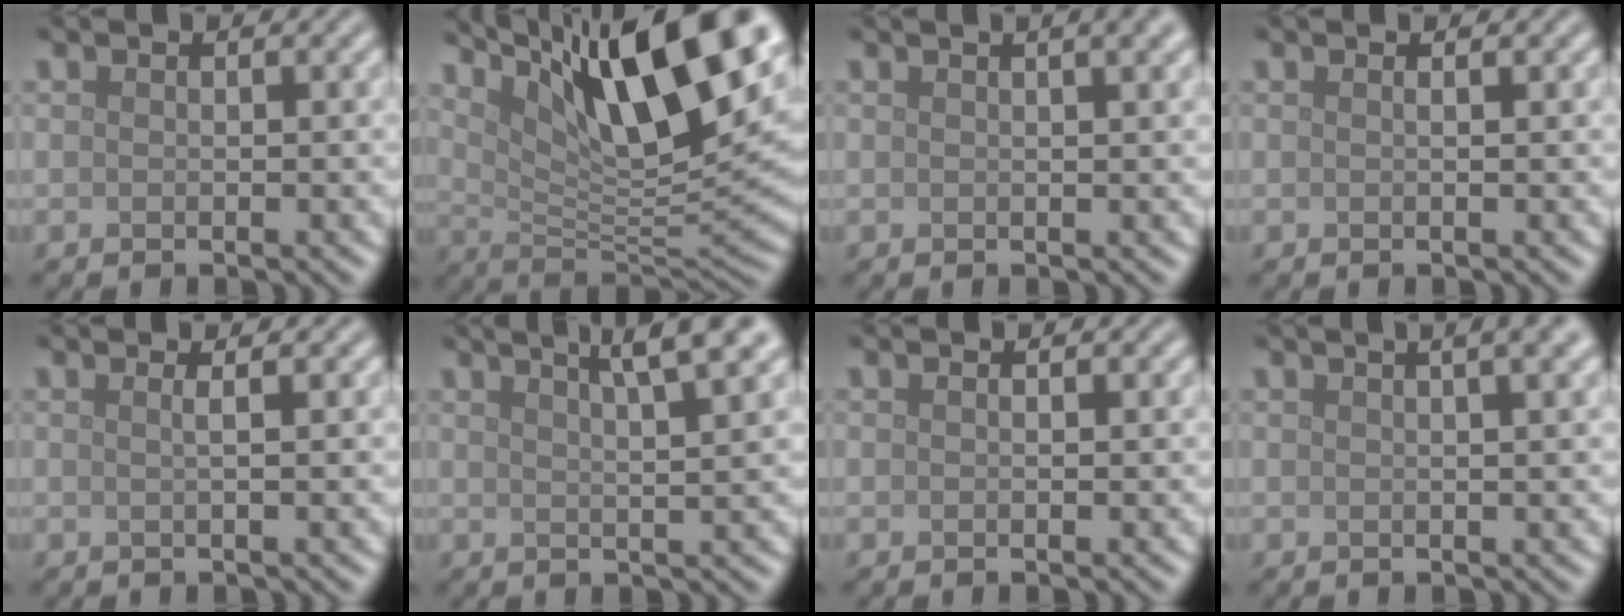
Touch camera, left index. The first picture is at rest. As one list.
[{"total": 15.2, "force": [7.6, 4.5, 12.4], "torque": [-0.201, 0.013, 0.134]}, {"total": 4.5, "force": [2.3, 1.9, 3.4], "torque": [-0.012, 0.024, 0.001]}, {"total": 0.7, "force": [0.3, 0.2, 0.6], "torque": [-0.004, 0.000, -0.002]}, {"total": 1.5, "force": [0.5, 0.6, 1.3], "torque": [-0.012, -0.001, -0.010]}, {"total": 6.5, "force": [4.0, 1.5, 4.8], "torque": [-0.045, 0.029, 0.035]}, {"total": 0.0}, {"total": 6.3, "force": [3.3, 2.8, 4.6], "torque": [-0.020, 0.045, 0.009]}]